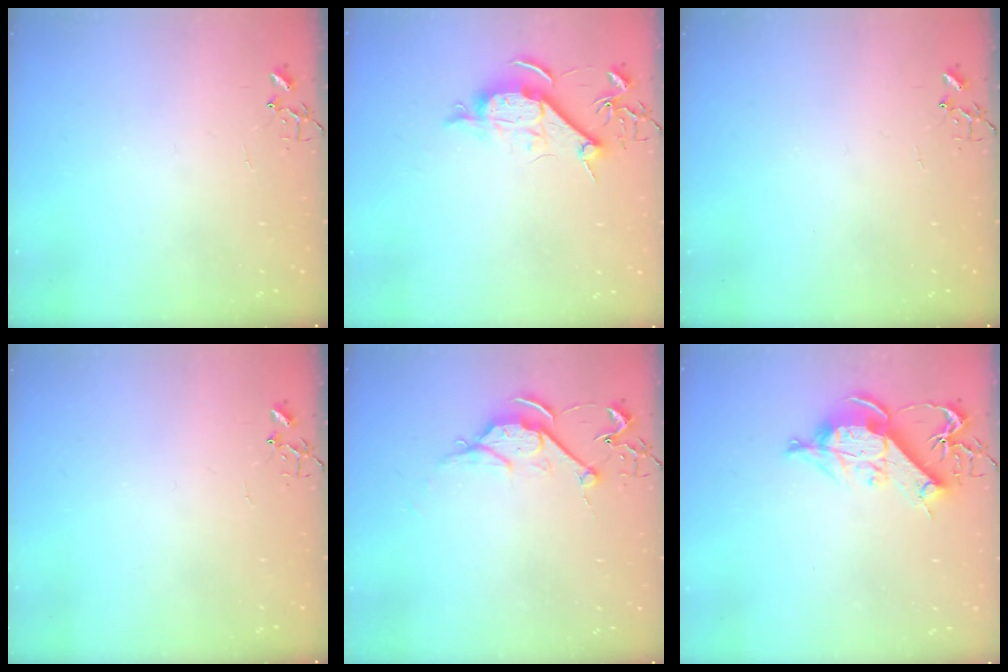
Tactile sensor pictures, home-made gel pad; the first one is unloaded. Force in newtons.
{"total": 9.3, "press": 9.2, "slide": 1.1}
{"total": 0.0}
{"total": 0.0}
{"total": 7.9, "press": 7.8, "slide": 0.9}
{"total": 11.0, "press": 11.0, "slide": 1.3}